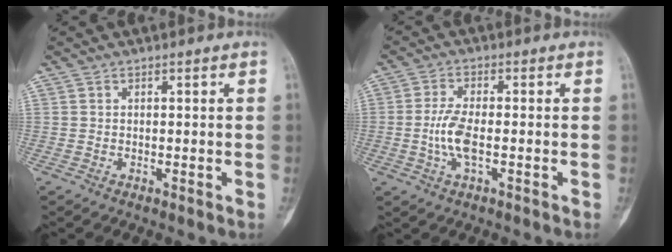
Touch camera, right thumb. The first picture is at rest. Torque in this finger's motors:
{"motor_torque": [1.18, 0.57, 0.40, -1.02, 0.24]}